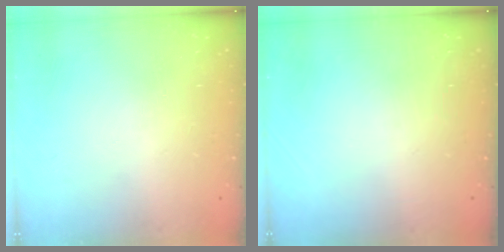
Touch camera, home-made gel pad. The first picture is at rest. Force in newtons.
{"total": 0.0}